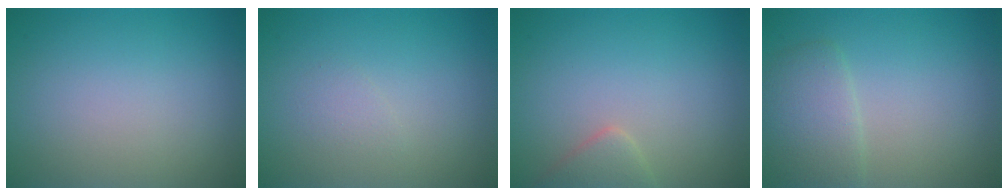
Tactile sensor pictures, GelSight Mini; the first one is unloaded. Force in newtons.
{"total": 0.8, "press": 0.8, "slide": 0.0}
{"total": 1.9, "press": 1.9, "slide": 0.1}
{"total": 2.9, "press": 2.9, "slide": 0.1}